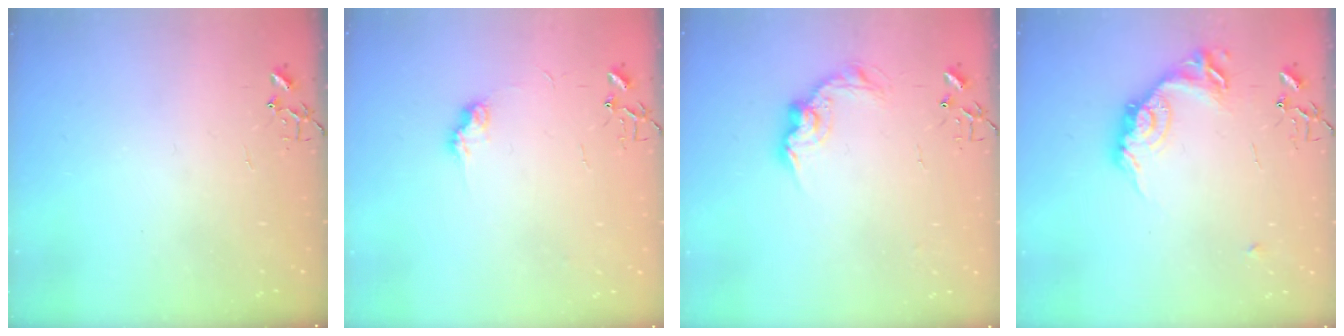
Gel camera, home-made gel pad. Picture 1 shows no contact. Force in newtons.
{"total": 8.0, "press": 8.0, "slide": 0.5}
{"total": 11.5, "press": 11.5, "slide": 0.5}
{"total": 16.3, "press": 16.3, "slide": 0.9}